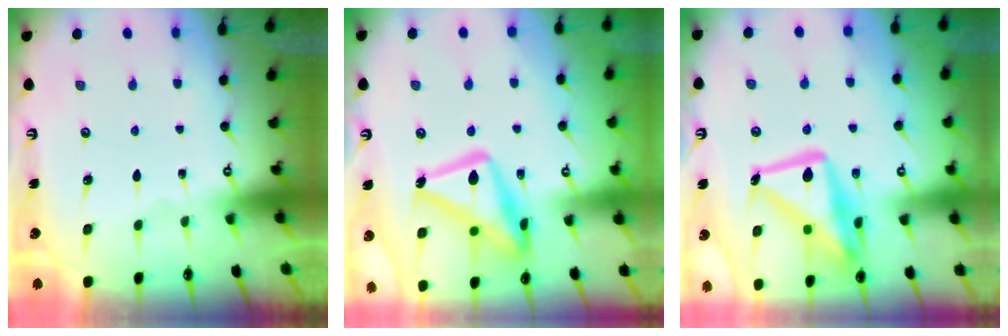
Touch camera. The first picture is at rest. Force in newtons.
{"total": 19.2, "press": 19.2, "slide": 1.4}
{"total": 19.3, "press": 19.2, "slide": 2.0}